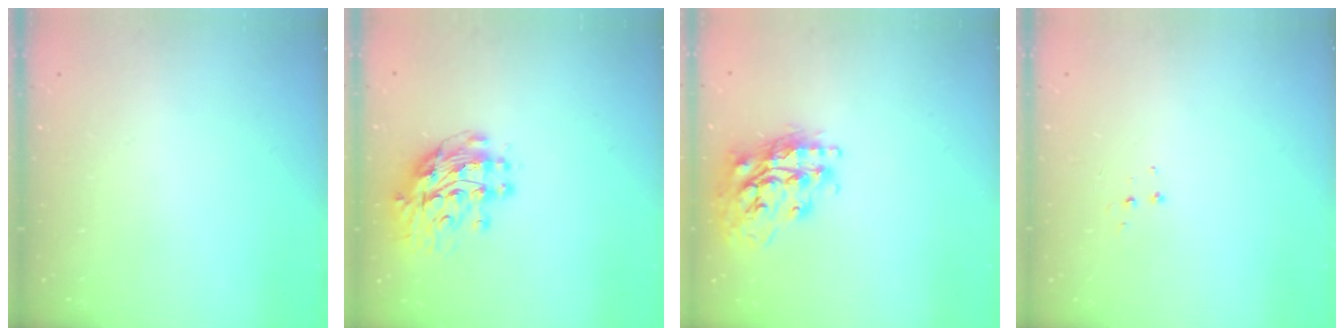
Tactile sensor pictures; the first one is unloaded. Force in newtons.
{"total": 12.2, "press": 12.1, "slide": 1.1}
{"total": 19.3, "press": 19.3, "slide": 1.4}
{"total": 3.9, "press": 3.9, "slide": 0.4}